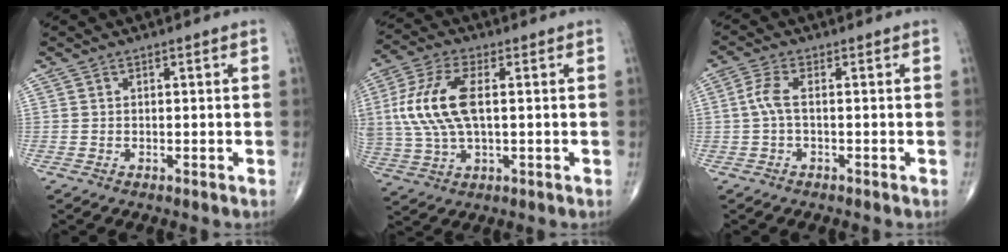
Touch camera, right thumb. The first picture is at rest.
{"total": 13.8, "force": [1.7, 6.6, 12.0], "torque": [-0.269, 0.009, 0.034]}
{"total": 3.6, "force": [-0.1, 1.2, 3.4], "torque": [-0.087, 0.007, -0.008]}